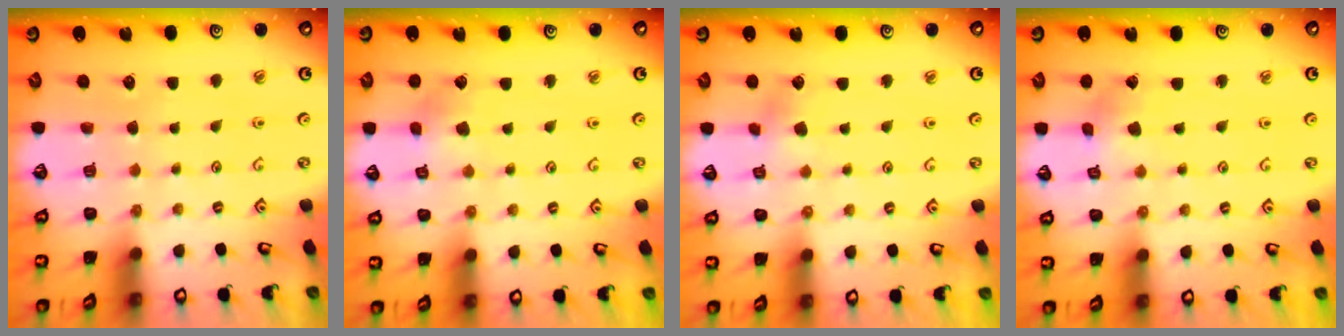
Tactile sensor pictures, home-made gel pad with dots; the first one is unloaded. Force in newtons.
{"total": 4.3, "press": 4.2, "slide": 0.5}
{"total": 3.7, "press": 3.7, "slide": 0.5}
{"total": 2.0, "press": 2.0, "slide": 0.3}